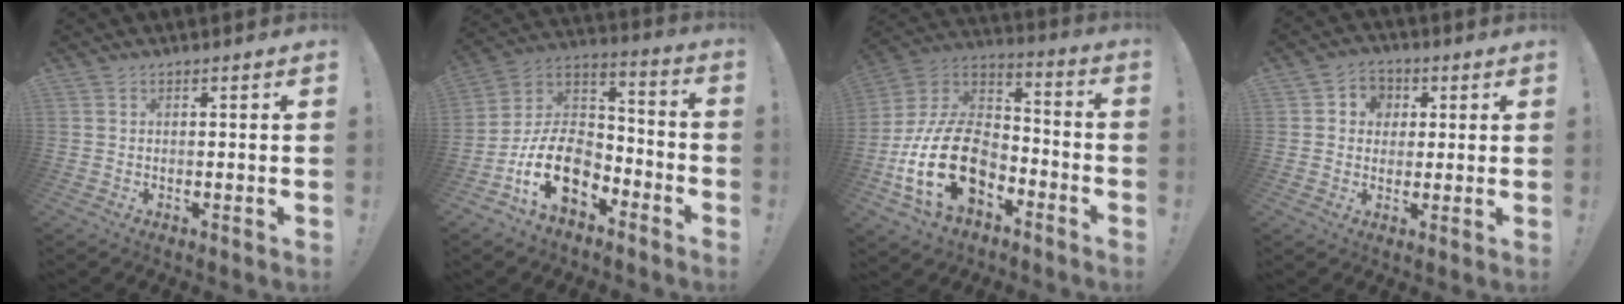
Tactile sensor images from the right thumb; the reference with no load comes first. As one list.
[{"total": 18.4, "force": [-8.6, 12.2, 10.7], "torque": [-0.195, 0.050, -0.137]}, {"total": 24.7, "force": [-8.6, 16.0, 16.7], "torque": [-0.328, 0.047, -0.134]}, {"total": 6.0, "force": [0.5, 5.8, 1.6], "torque": [-0.019, 0.007, 0.011]}]